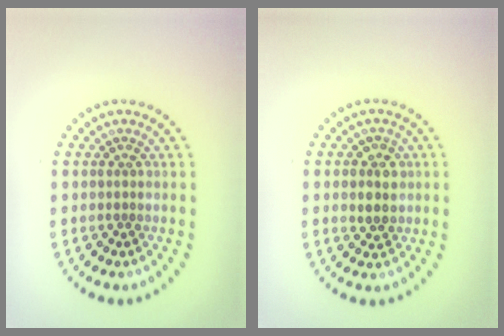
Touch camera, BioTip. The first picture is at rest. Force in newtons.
{"total": 2.6, "press": 2.5, "slide": 0.7}